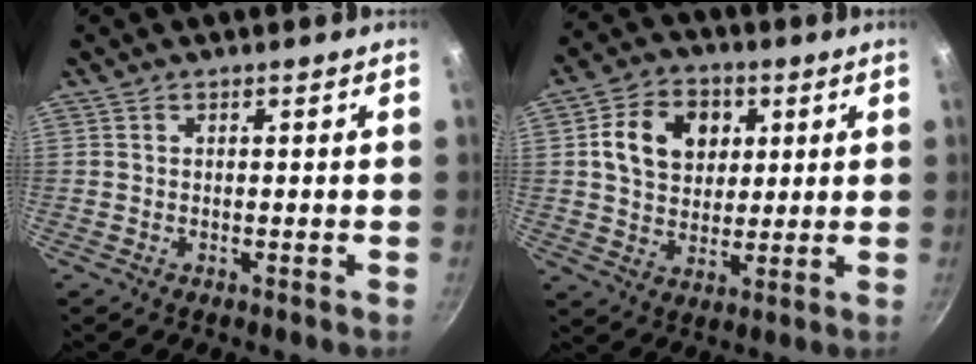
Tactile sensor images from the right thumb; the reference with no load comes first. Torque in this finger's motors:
{"motor_torque": [-0.65, 0.92, 0.15, -0.13, 0.20]}